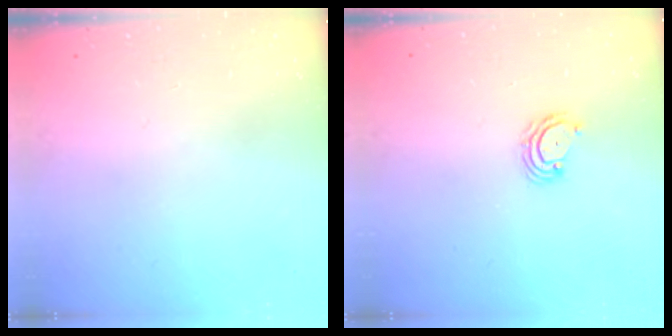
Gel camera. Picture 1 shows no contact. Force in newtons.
{"total": 4.1, "press": 4.1, "slide": 0.4}